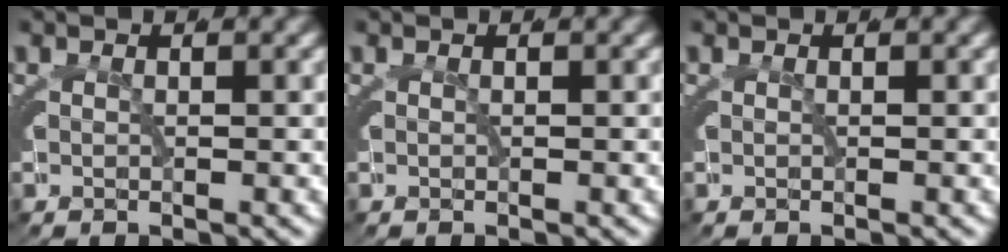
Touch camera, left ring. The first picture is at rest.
{"total": 0.0}
{"total": 0.0}